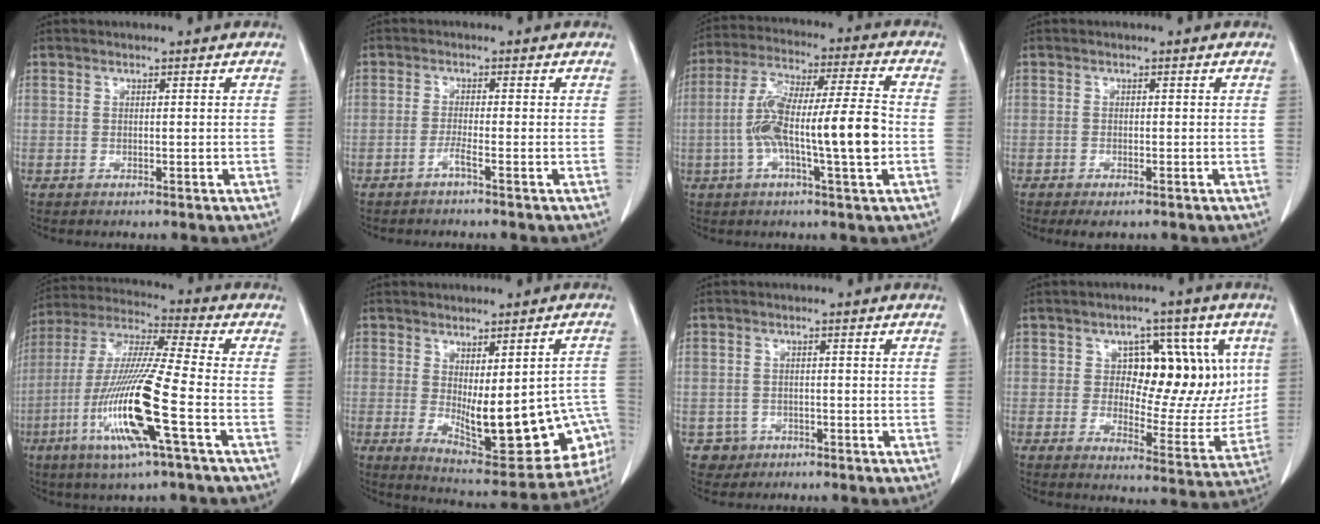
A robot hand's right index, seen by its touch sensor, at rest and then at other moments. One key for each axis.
{"total": 1.7, "fx": -1.1, "fy": -0.6, "fz": 1.1, "tx": -0.019, "ty": 0.002, "tz": -0.024}
{"total": 14.8, "fx": -2.4, "fy": 1.6, "fz": 14.5, "tx": -0.265, "ty": 0.017, "tz": -0.044}
{"total": 2.0, "fx": -1.3, "fy": 0.7, "fz": 1.3, "tx": -0.018, "ty": -0.003, "tz": -0.013}
{"total": 16.8, "fx": -5.7, "fy": 0.0, "fz": 15.8, "tx": -0.328, "ty": -0.019, "tz": -0.115}
{"total": 18.0, "fx": -3.7, "fy": 6.3, "fz": 16.4, "tx": -0.159, "ty": 0.002, "tz": -0.024}
{"total": 2.9, "fx": -1.2, "fy": 2.7, "fz": -0.3, "tx": 0.010, "ty": 0.014, "tz": -0.016}
{"total": 14.0, "fx": 3.3, "fy": 7.0, "fz": 11.6, "tx": -0.141, "ty": 0.016, "tz": 0.056}